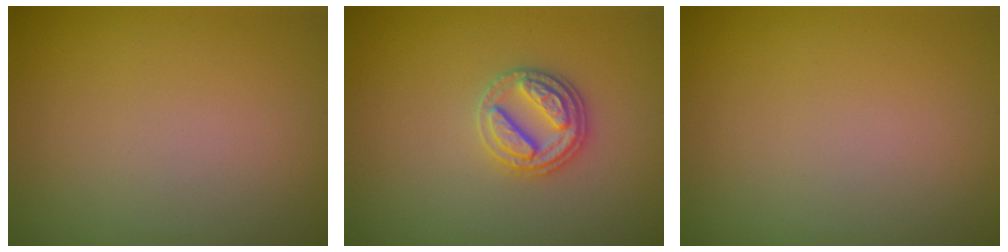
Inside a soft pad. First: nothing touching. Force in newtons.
{"total": 2.8, "press": 2.8, "slide": 0.5}
{"total": 0.0}